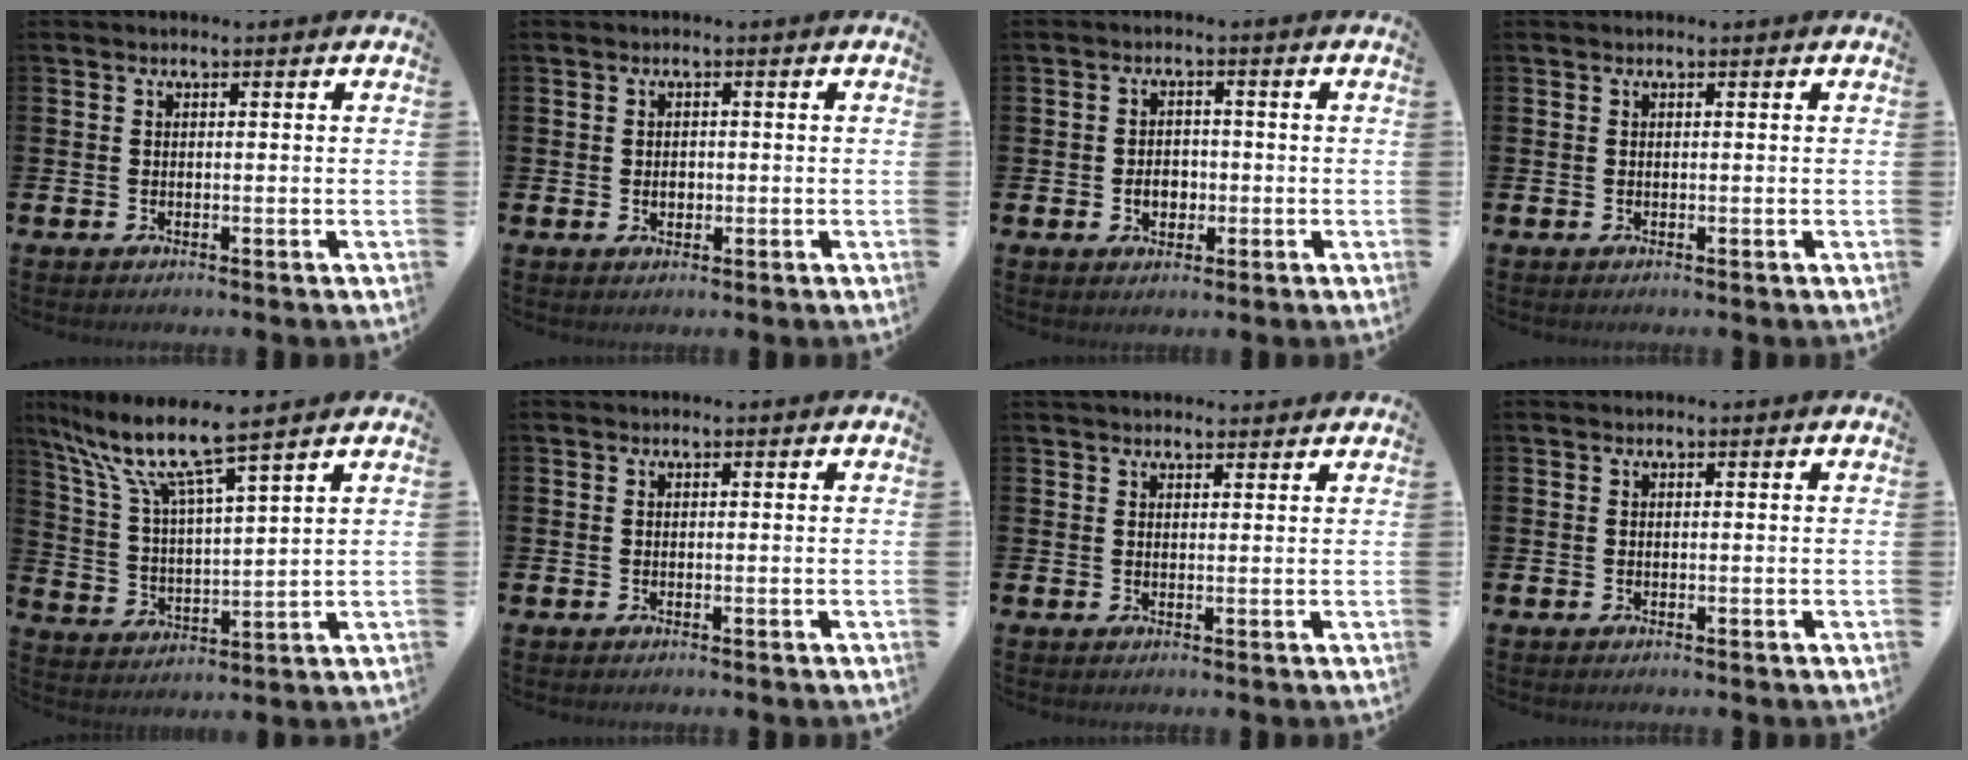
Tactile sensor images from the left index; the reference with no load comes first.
{"total": 1.3, "force": [-0.1, 1.0, 0.9], "torque": [-0.010, 0.004, -0.007]}
{"total": 3.1, "force": [-0.7, 2.3, 1.9], "torque": [-0.022, -0.001, -0.020]}
{"total": 0.0}
{"total": 9.5, "force": [7.9, 0.9, 5.2], "torque": [-0.138, -0.040, 0.133]}
{"total": 0.0}
{"total": 2.0, "force": [2.0, 0.4, 0.3], "torque": [0.000, -0.006, 0.034]}
{"total": 0.0}